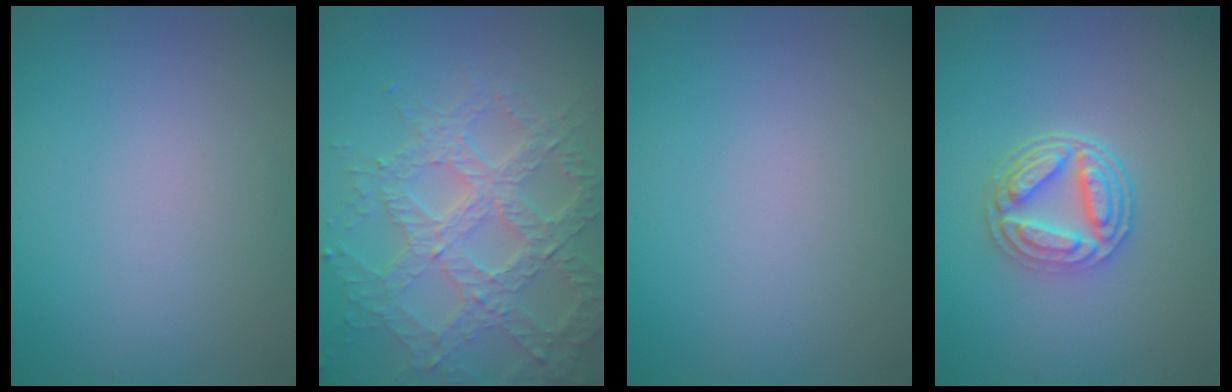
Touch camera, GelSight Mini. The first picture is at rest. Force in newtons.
{"total": 7.2, "press": 5.3, "slide": 4.8}
{"total": 0.0}
{"total": 4.5, "press": 3.7, "slide": 2.6}